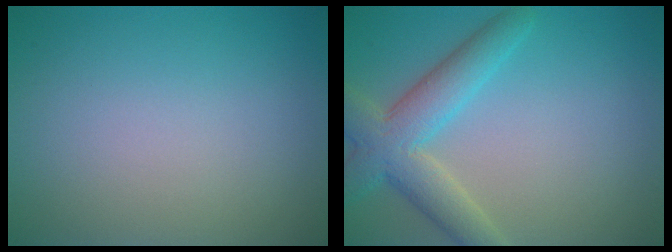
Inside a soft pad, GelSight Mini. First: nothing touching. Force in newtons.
{"total": 5.5, "press": 5.4, "slide": 0.4}